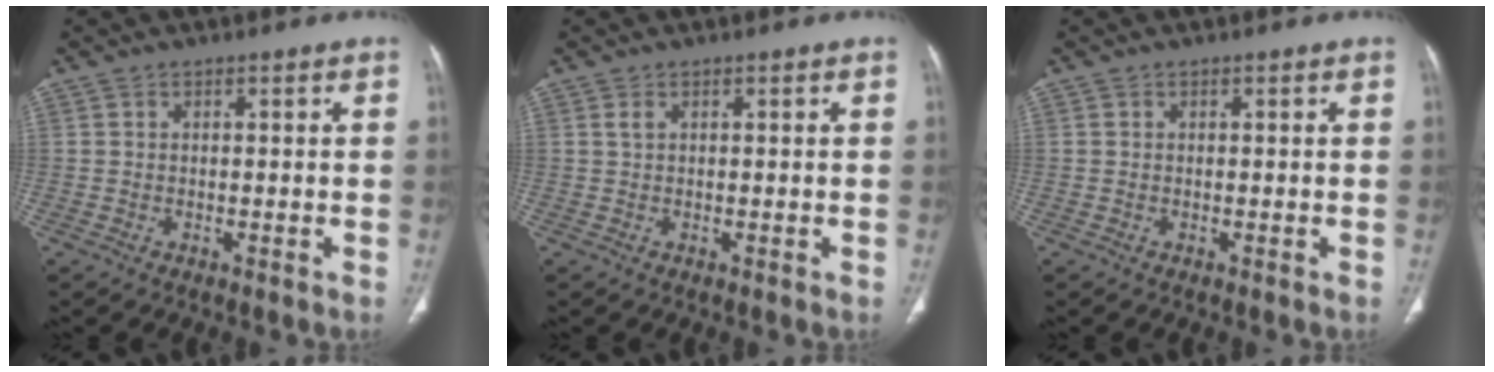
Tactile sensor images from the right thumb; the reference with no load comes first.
{"total": 1.0, "force": [0.2, 0.0, 1.0], "torque": [-0.028, 0.001, 0.004]}
{"total": 0.0}